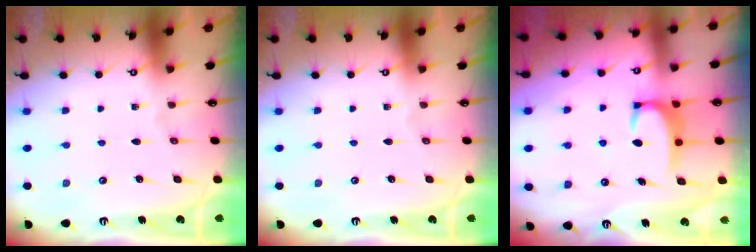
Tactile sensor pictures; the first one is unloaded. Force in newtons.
{"total": 0.0}
{"total": 3.4, "press": 3.4, "slide": 0.5}